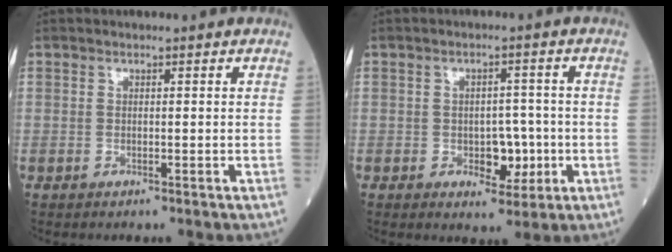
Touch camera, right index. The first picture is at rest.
{"total": 5.0, "force": [-1.2, 2.9, 3.9], "torque": [-0.047, 0.002, -0.011]}